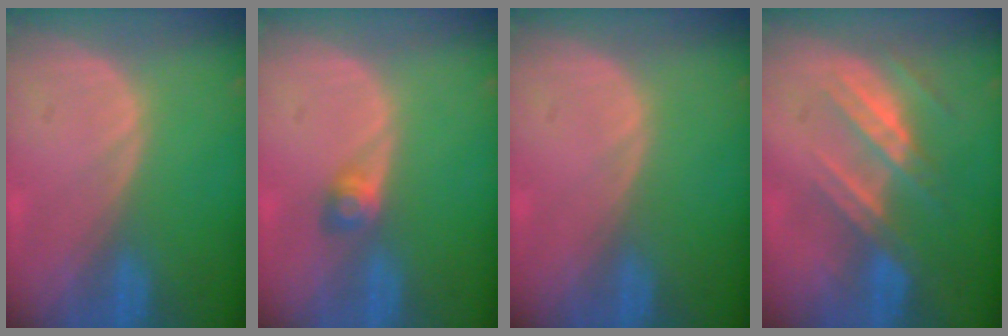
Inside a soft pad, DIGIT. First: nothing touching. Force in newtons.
{"total": 2.5, "press": 2.3, "slide": 1.0}
{"total": 0.0}
{"total": 7.2, "press": 6.6, "slide": 2.7}